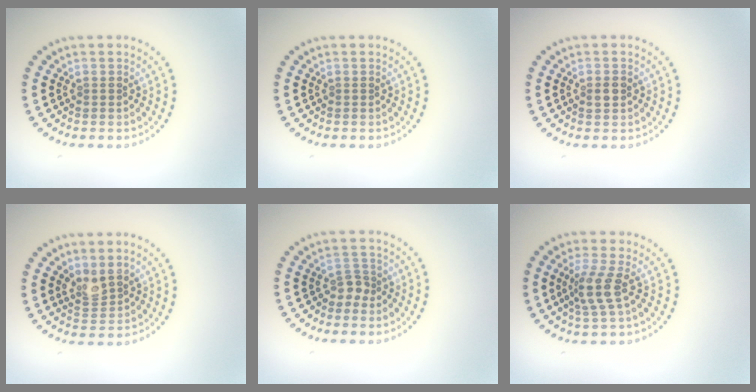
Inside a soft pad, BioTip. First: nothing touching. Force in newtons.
{"total": 0.0}
{"total": 1.0, "press": 1.0, "slide": 0.1}
{"total": 2.0, "press": 1.7, "slide": 1.1}
{"total": 1.5, "press": 1.0, "slide": 1.0}
{"total": 2.7, "press": 2.0, "slide": 1.8}